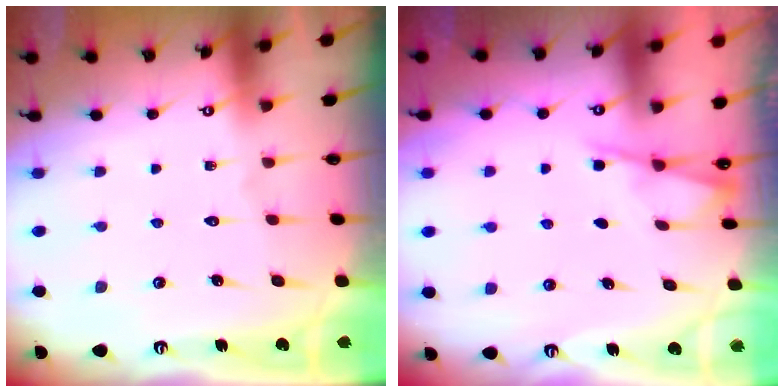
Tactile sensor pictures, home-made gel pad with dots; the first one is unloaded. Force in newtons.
{"total": 2.4, "press": 2.4, "slide": 0.5}